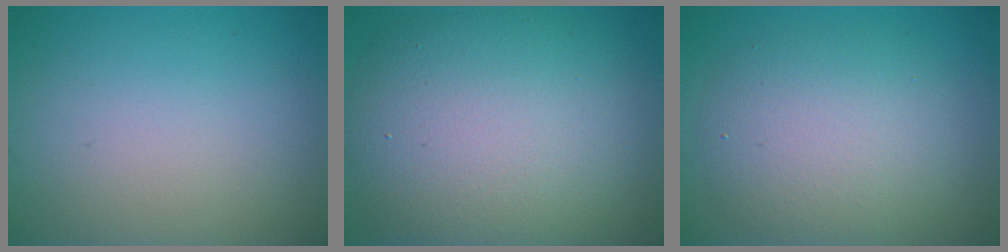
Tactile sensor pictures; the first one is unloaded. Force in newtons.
{"total": 11.6, "press": 11.6, "slide": 0.6}
{"total": 5.9, "press": 5.9, "slide": 0.3}